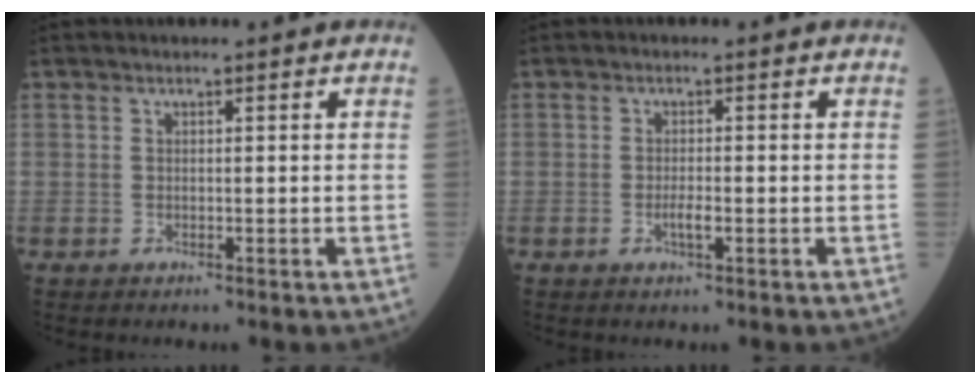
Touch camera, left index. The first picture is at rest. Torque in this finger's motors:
{"motor_torque": [0.27, 0.11, 0.03, 0.01]}